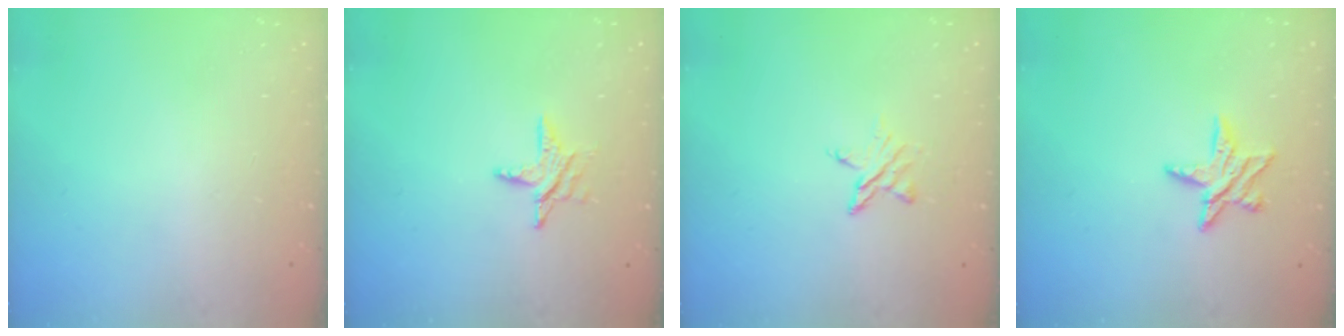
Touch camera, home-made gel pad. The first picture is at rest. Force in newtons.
{"total": 6.9, "press": 6.9, "slide": 0.5}
{"total": 4.5, "press": 4.5, "slide": 0.4}
{"total": 7.2, "press": 7.2, "slide": 0.5}